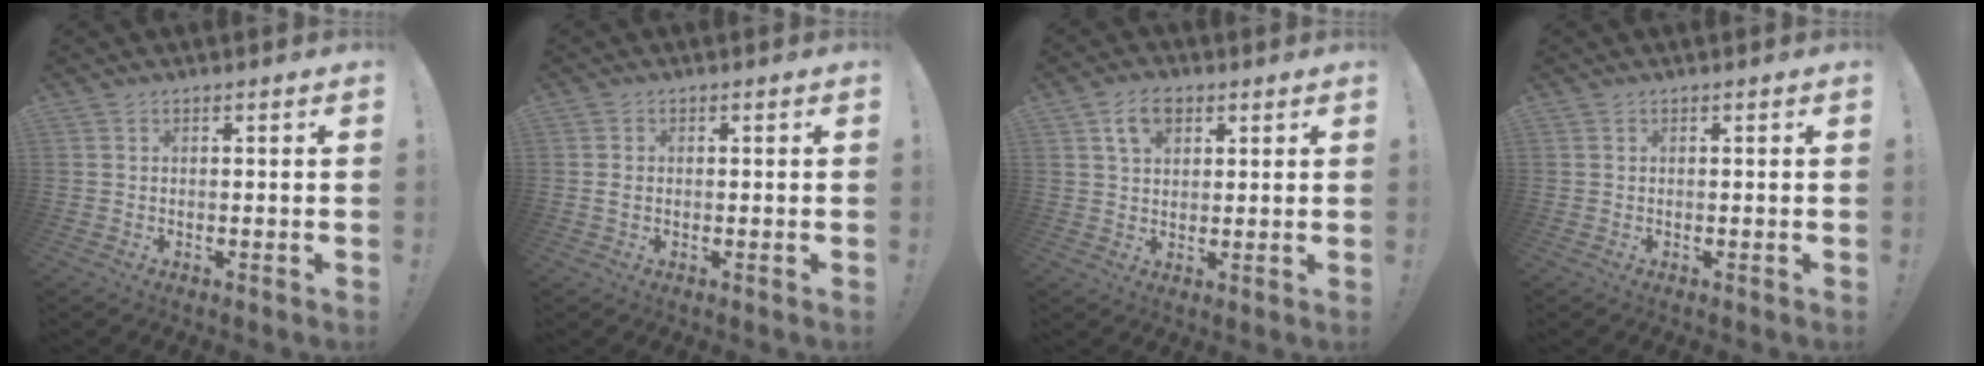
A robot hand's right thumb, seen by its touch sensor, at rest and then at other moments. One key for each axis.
{"total": 1.6, "fx": 0.1, "fy": 1.1, "fz": 1.1, "tx": -0.013, "ty": 0.003, "tz": 0.001}
{"total": 7.2, "fx": 3.5, "fy": 4.8, "fz": 4.2, "tx": -0.068, "ty": 0.002, "tz": 0.066}
{"total": 0.0}